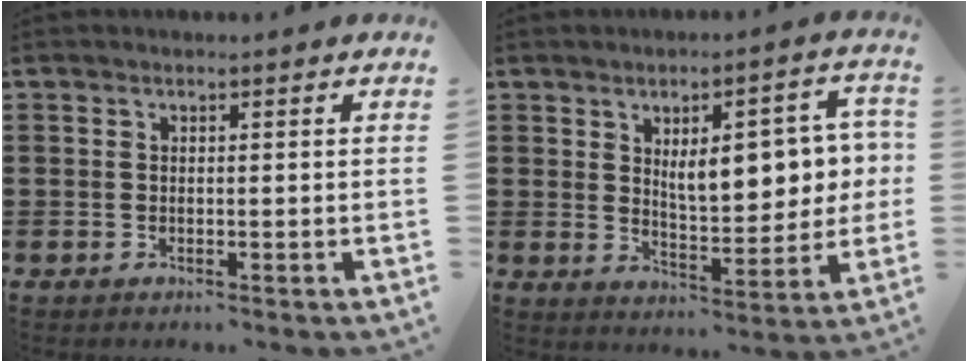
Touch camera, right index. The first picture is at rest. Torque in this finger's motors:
{"motor_torque": [1.16, -0.66, 0.78, 0.16]}